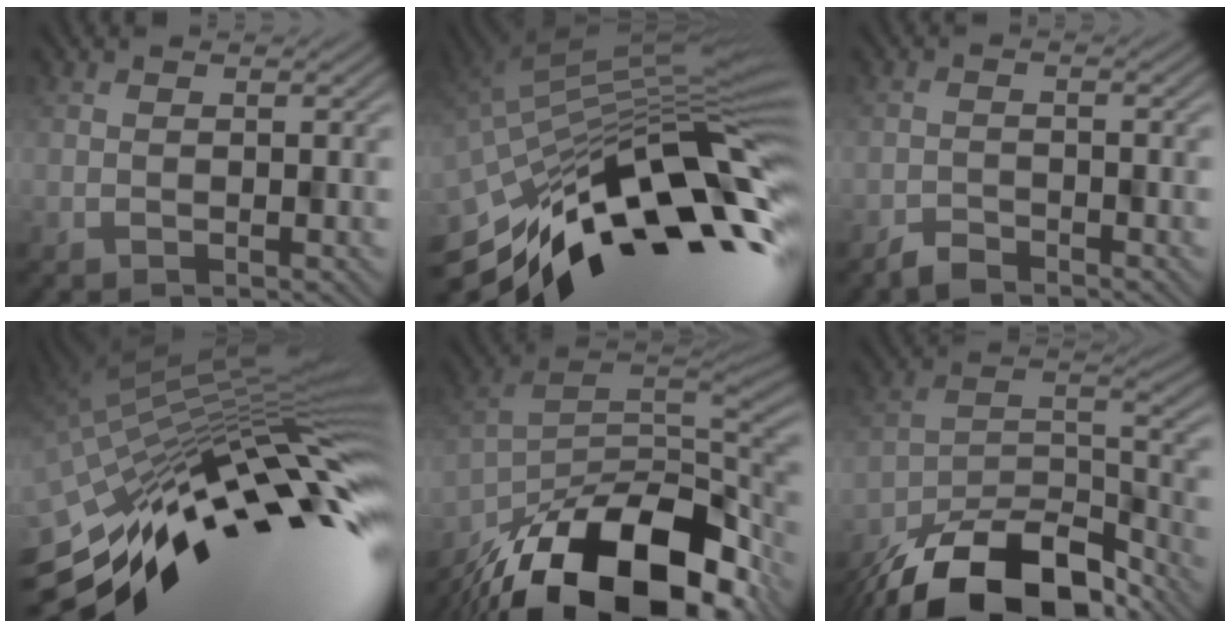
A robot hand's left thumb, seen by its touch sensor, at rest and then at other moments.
{"total": 16.1, "force": [-6.8, 6.1, 13.3], "torque": [-0.239, 0.001, -0.133]}
{"total": 2.1, "force": [-1.9, 0.6, 0.6], "torque": [-0.012, -0.001, -0.040]}
{"total": 18.2, "force": [-3.1, 5.2, 17.1], "torque": [-0.289, -0.003, -0.077]}
{"total": 18.7, "force": [-11.7, 8.8, 11.6], "torque": [-0.219, -0.043, -0.186]}
{"total": 16.1, "force": [-12.0, 6.7, 8.4], "torque": [-0.187, -0.028, -0.188]}